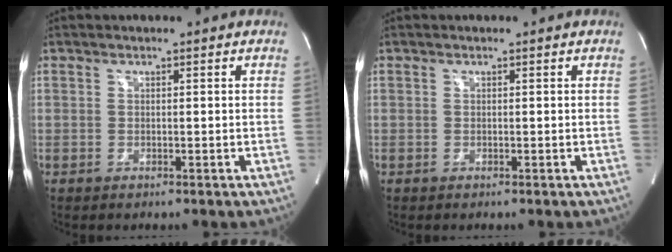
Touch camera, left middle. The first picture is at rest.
{"total": 0.0}